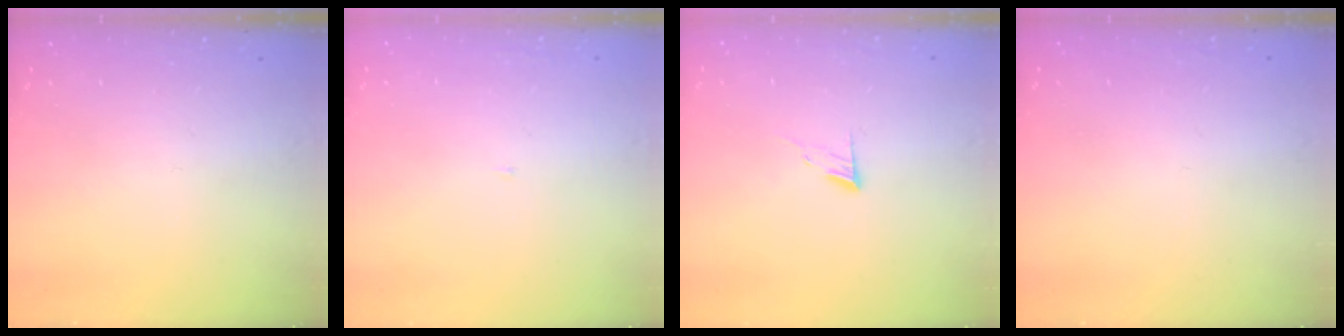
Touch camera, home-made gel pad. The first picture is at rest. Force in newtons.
{"total": 2.0, "press": 2.0, "slide": 0.2}
{"total": 6.0, "press": 5.9, "slide": 0.6}
{"total": 1.6, "press": 1.6, "slide": 0.1}